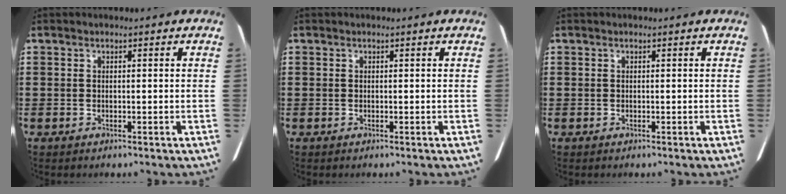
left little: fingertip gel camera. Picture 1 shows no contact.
{"total": 0.0}
{"total": 0.0}